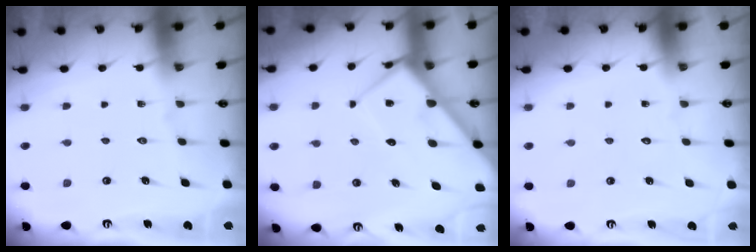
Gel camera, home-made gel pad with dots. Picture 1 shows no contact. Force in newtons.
{"total": 9.1, "press": 9.1, "slide": 0.8}
{"total": 1.6, "press": 1.5, "slide": 0.1}